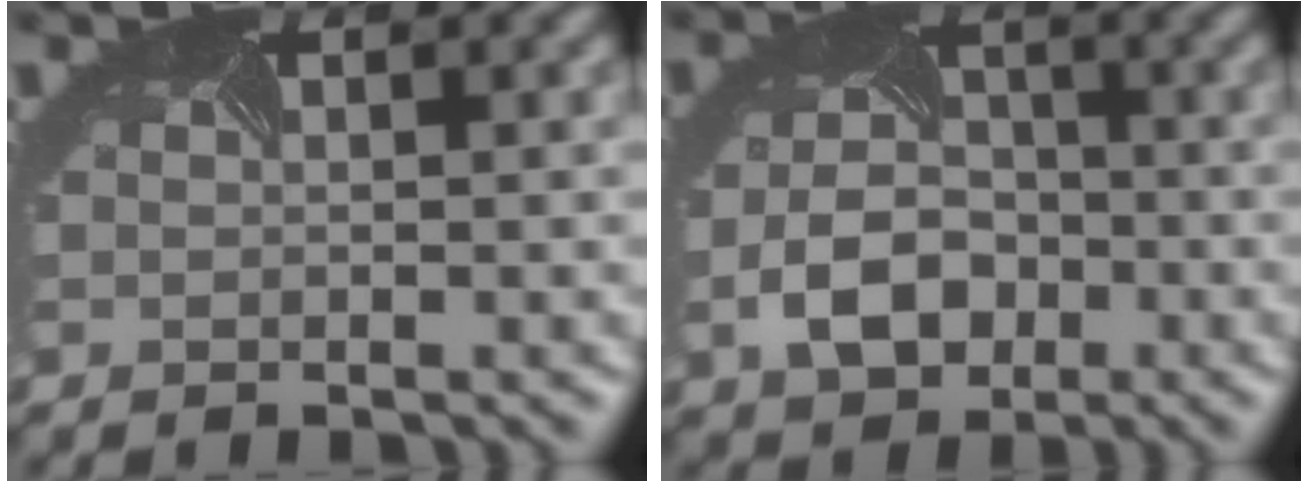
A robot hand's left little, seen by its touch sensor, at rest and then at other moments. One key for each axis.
{"total": 5.1, "fx": -1.8, "fy": 3.7, "fz": 3.1, "tx": -0.066, "ty": -0.015, "tz": -0.029}